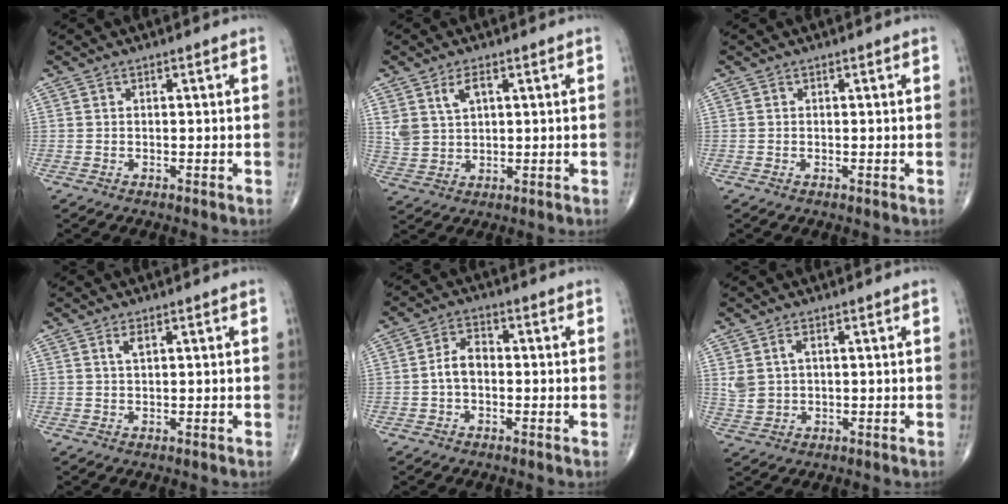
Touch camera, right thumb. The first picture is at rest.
{"total": 5.8, "force": [2.6, 3.3, 3.9], "torque": [-0.072, -0.010, 0.060]}
{"total": 0.0}
{"total": 1.5, "force": [0.7, 0.5, 1.2], "torque": [-0.024, 0.000, 0.015]}
{"total": 4.3, "force": [-0.7, 2.7, 3.3], "torque": [-0.054, 0.019, -0.020]}
{"total": 4.2, "force": [1.3, 2.6, 3.0], "torque": [-0.067, -0.002, 0.034]}